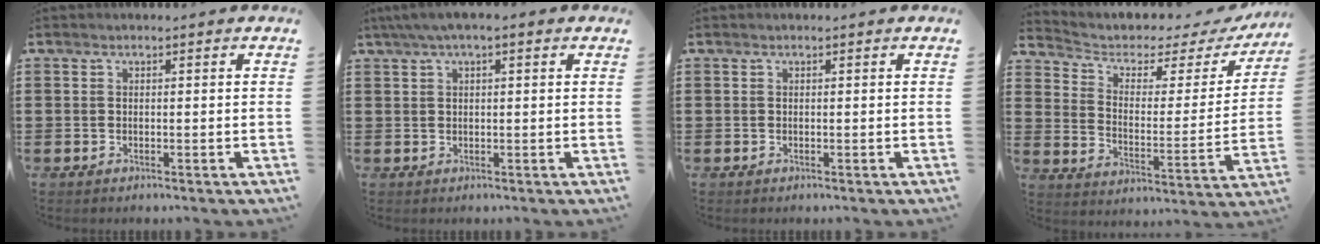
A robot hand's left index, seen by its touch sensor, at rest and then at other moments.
{"total": 2.5, "force": [0.9, 0.6, 2.2], "torque": [-0.042, 0.005, 0.016]}
{"total": 0.0}
{"total": 3.2, "force": [2.0, 1.9, 1.7], "torque": [-0.050, -0.015, 0.027]}